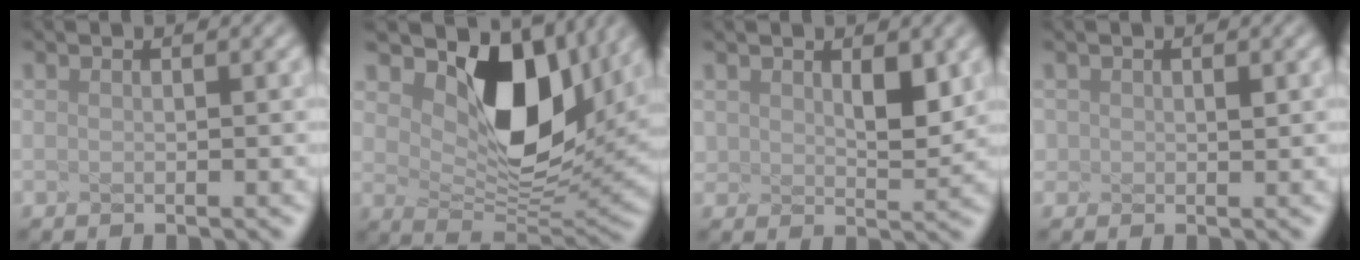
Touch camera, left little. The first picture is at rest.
{"total": 6.4, "force": [2.2, 3.7, 4.8], "torque": [-0.108, -0.030, 0.079]}
{"total": 0.8, "force": [0.3, -0.1, 0.7], "torque": [-0.046, -0.015, 0.050]}
{"total": 1.6, "force": [-0.6, -1.0, -1.1], "torque": [-0.015, -0.012, 0.033]}